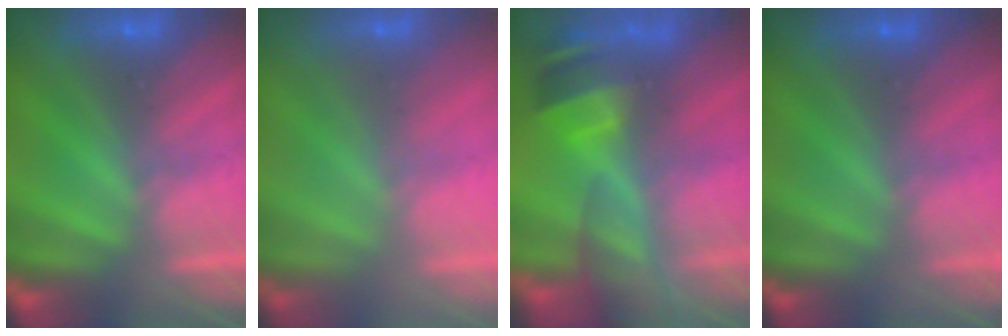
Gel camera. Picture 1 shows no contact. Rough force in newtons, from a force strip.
{"total": 2.2}
{"total": 10.0}
{"total": 2.4}